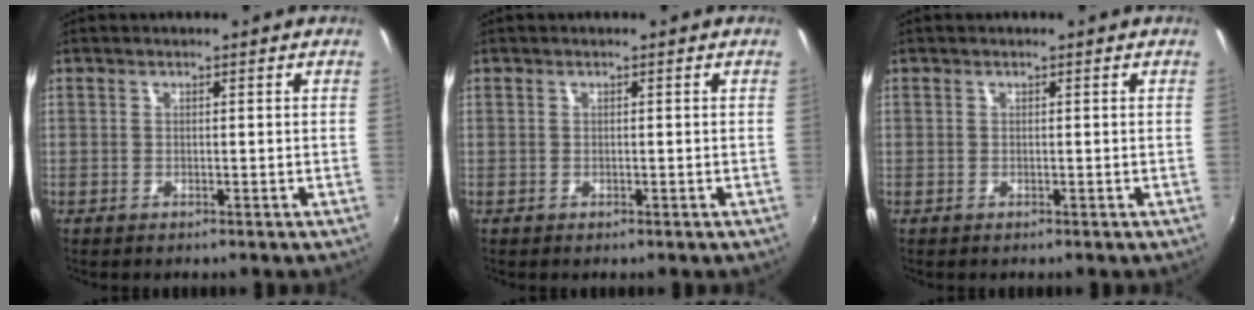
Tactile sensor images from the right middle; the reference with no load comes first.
{"total": 0.0}
{"total": 0.0}